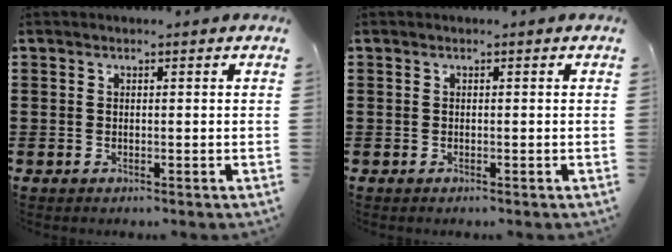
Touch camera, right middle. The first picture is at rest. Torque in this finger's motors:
{"motor_torque": [-0.32, 0.09, -0.03, -0.01]}